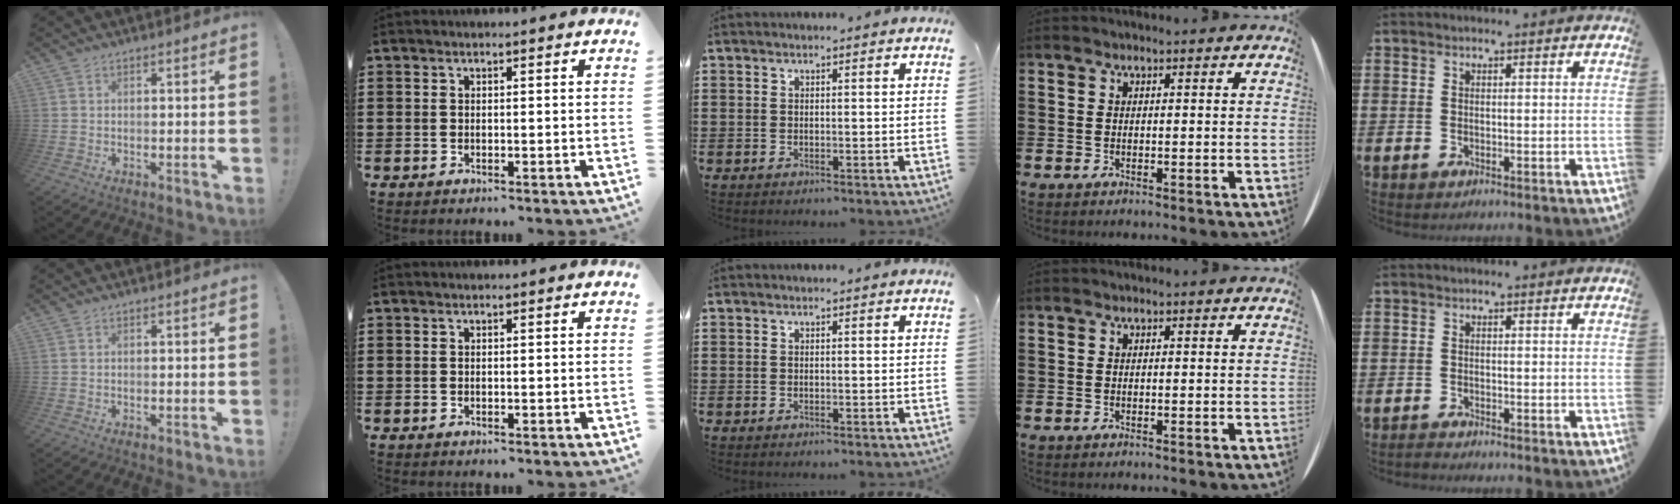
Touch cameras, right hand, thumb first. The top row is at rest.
{"little": {"total": 0.6, "force": [-0.6, 0.0, 0.1], "torque": [-0.003, -0.002, -0.013]}}